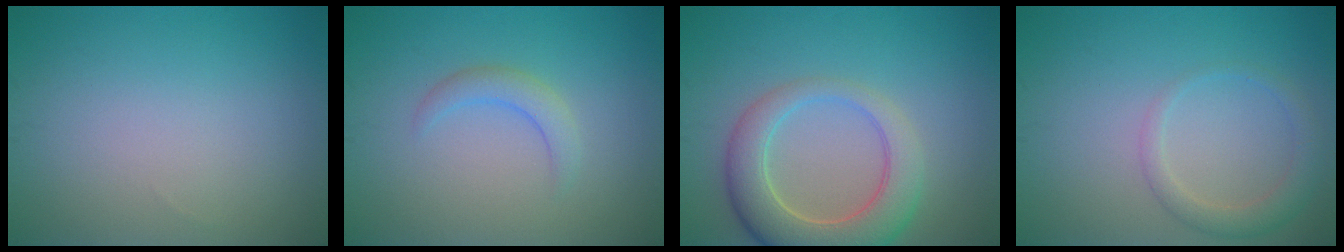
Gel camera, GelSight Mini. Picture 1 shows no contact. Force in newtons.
{"total": 2.0, "press": 2.0, "slide": 0.3}
{"total": 6.4, "press": 6.3, "slide": 0.9}
{"total": 2.3, "press": 2.3, "slide": 0.2}